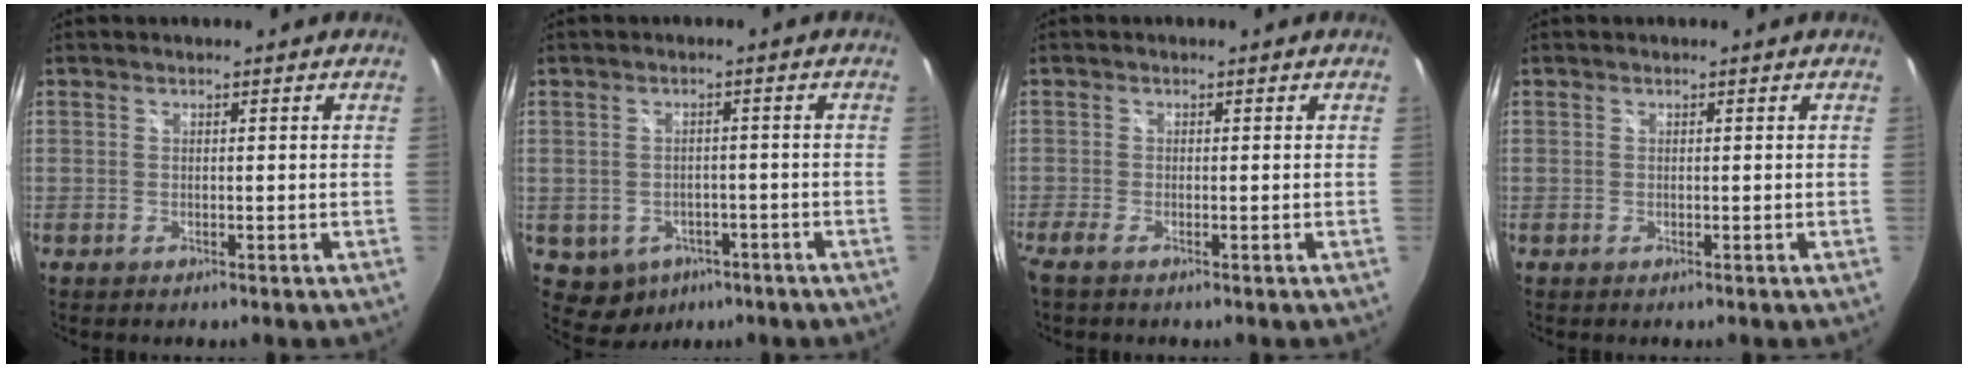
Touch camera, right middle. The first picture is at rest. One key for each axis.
{"total": 7.7, "fx": -3.6, "fy": 6.2, "fz": 2.7, "tx": -0.071, "ty": -0.006, "tz": -0.032}
{"total": 1.7, "fx": -1.3, "fy": 0.0, "fz": 1.2, "tx": -0.027, "ty": -0.007, "tz": -0.028}
{"total": 0.0}